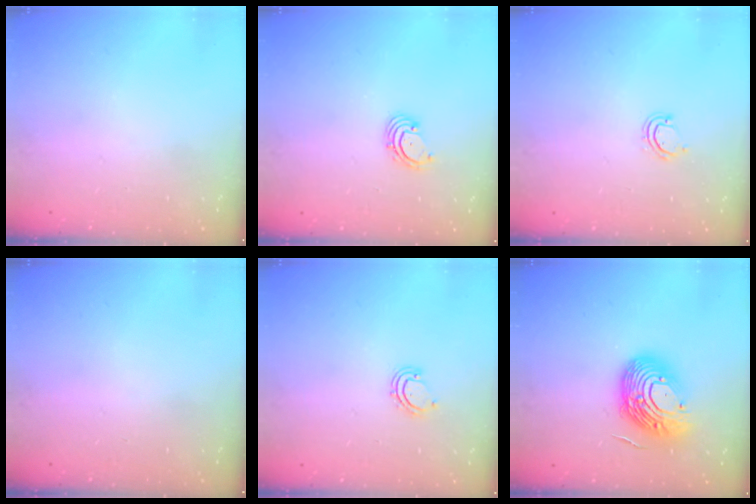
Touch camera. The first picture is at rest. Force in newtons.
{"total": 1.8, "press": 1.7, "slide": 0.7}
{"total": 3.7, "press": 3.7, "slide": 0.3}
{"total": 0.0}
{"total": 3.5, "press": 3.5, "slide": 0.3}
{"total": 16.3, "press": 16.2, "slide": 2.1}